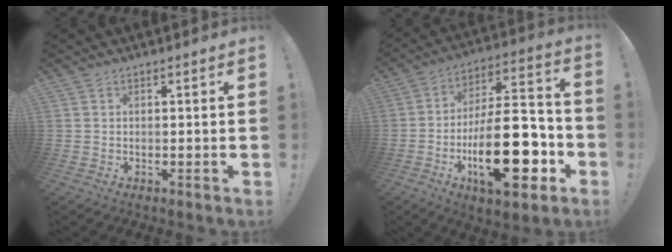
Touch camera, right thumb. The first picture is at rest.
{"total": 26.2, "force": [-8.0, 10.5, 22.6], "torque": [-0.385, 0.040, -0.122]}